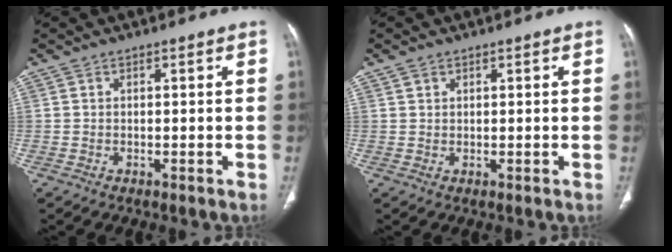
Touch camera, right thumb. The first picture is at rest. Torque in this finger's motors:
{"motor_torque": [-0.23, 0.24, 0.00, 0.00, -0.01]}